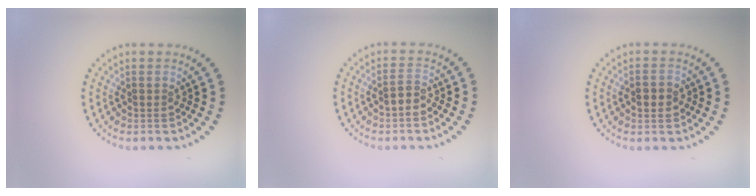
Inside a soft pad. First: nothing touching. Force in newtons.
{"total": 1.3, "press": 1.2, "slide": 0.5}
{"total": 1.7, "press": 1.7, "slide": 0.3}